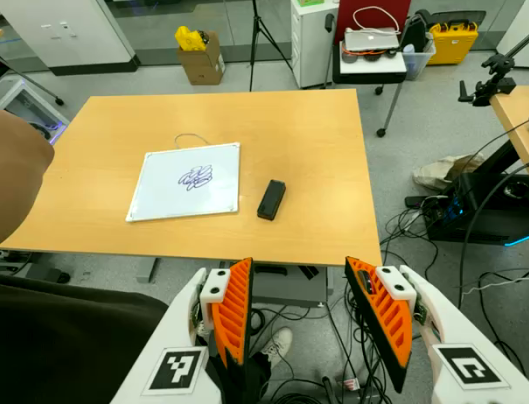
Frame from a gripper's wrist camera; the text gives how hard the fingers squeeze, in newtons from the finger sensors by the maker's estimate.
{"total": 0.0}